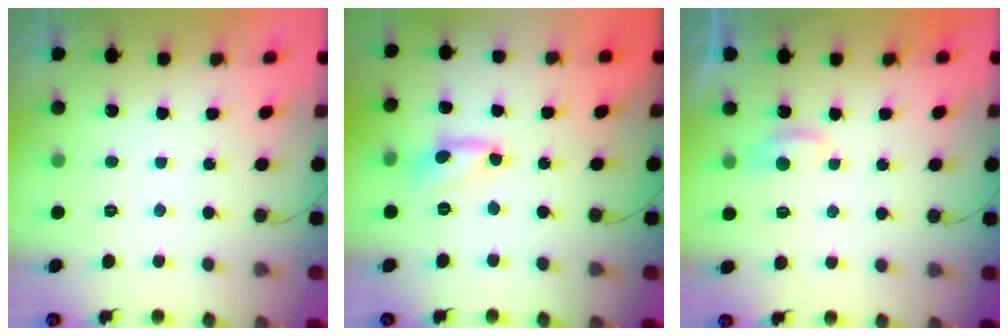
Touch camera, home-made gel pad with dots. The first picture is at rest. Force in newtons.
{"total": 4.2, "press": 4.2, "slide": 0.3}
{"total": 3.8, "press": 3.8, "slide": 0.3}